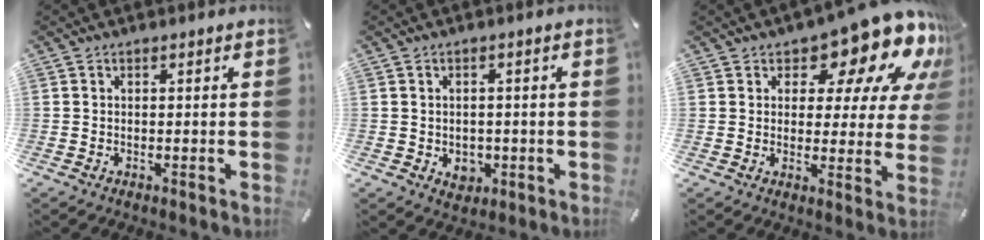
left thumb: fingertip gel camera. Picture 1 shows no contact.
{"total": 4.1, "force": [-1.0, 3.6, 1.7], "torque": [-0.012, 0.000, -0.017]}
{"total": 15.8, "force": [11.0, 7.0, 8.9], "torque": [-0.122, -0.083, 0.181]}